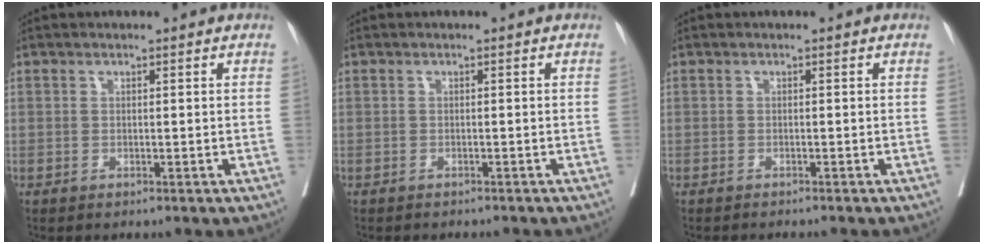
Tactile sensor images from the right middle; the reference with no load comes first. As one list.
[{"total": 3.8, "force": [-3.4, 0.8, 1.4], "torque": [-0.016, -0.003, -0.042]}, {"total": 3.2, "force": [-2.9, 0.0, 1.3], "torque": [-0.011, -0.002, -0.039]}]